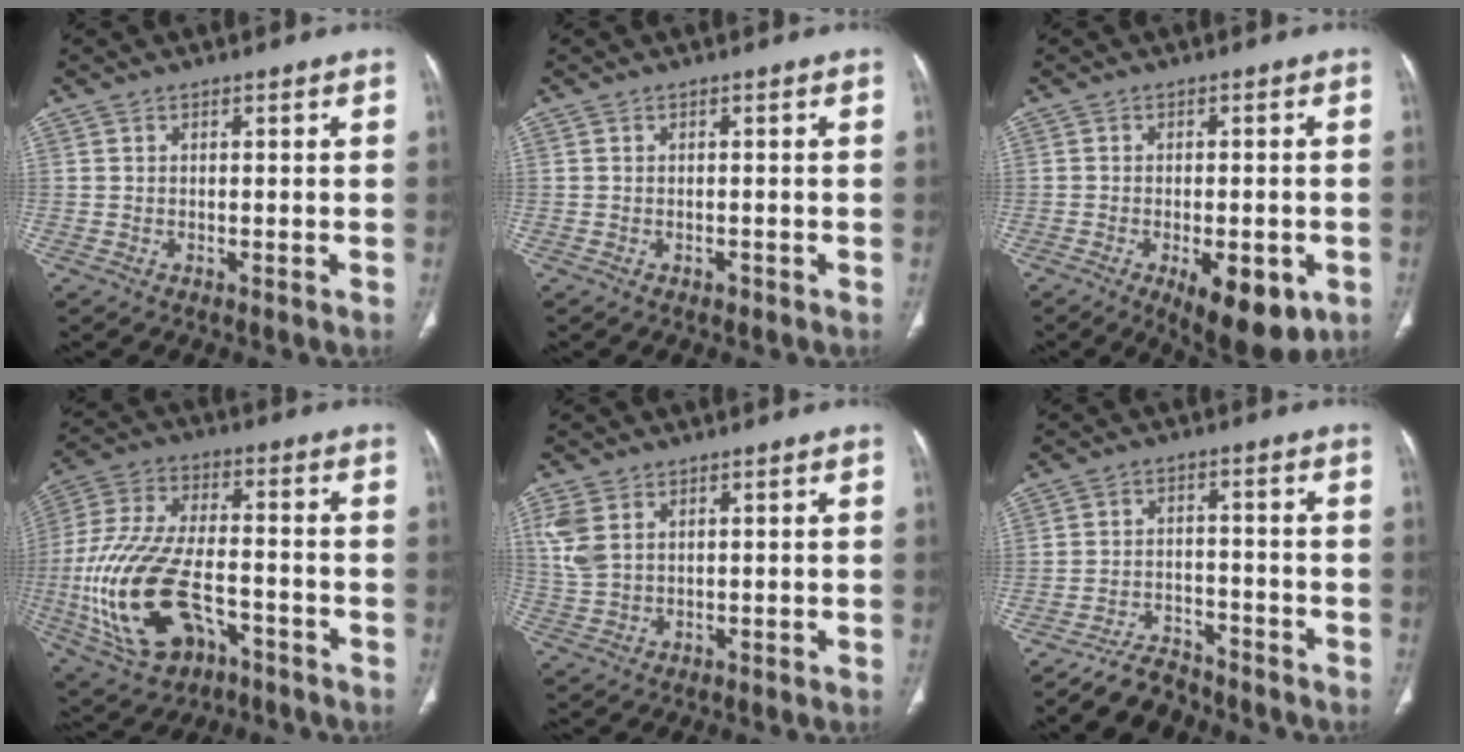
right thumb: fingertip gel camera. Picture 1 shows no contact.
{"total": 0.7, "force": [-0.5, 0.5, 0.2], "torque": [-0.001, 0.001, -0.008]}
{"total": 11.6, "force": [-4.8, 5.0, 9.3], "torque": [-0.112, -0.001, -0.057]}
{"total": 21.5, "force": [-7.0, 11.9, 16.4], "torque": [-0.353, 0.024, -0.109]}
{"total": 5.5, "force": [2.2, 3.5, 3.7], "torque": [-0.090, 0.000, 0.054]}
{"total": 6.7, "force": [-6.0, 2.8, 0.8], "torque": [-0.012, 0.045, -0.102]}